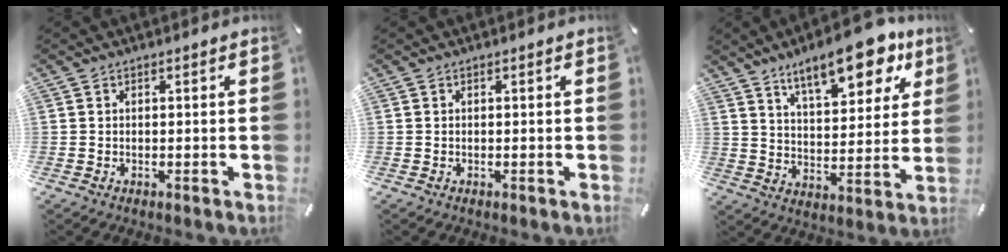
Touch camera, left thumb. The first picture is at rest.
{"total": 0.0}
{"total": 16.6, "force": [11.2, 6.5, 10.4], "torque": [-0.152, -0.056, 0.186]}